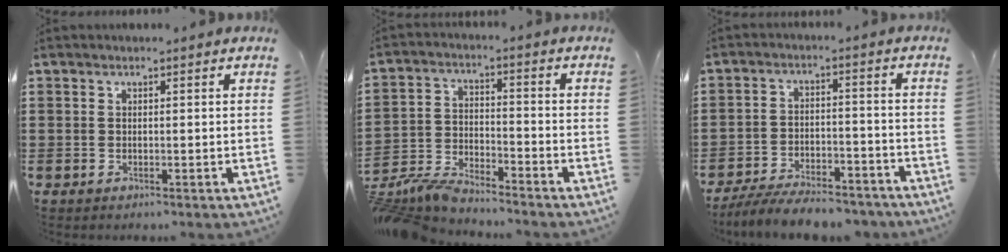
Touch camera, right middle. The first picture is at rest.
{"total": 6.7, "force": [-6.6, 0.4, 1.1], "torque": [-0.040, -0.002, -0.137]}
{"total": 6.8, "force": [-6.4, 0.9, 2.1], "torque": [-0.040, 0.005, -0.123]}